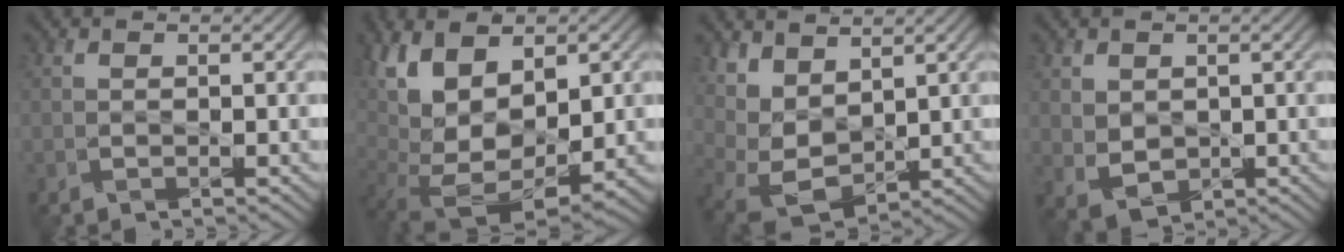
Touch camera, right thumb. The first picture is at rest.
{"total": 14.2, "force": [2.5, 8.2, 11.3], "torque": [-0.224, -0.002, 0.057]}
{"total": 7.0, "force": [4.5, 3.3, 4.2], "torque": [-0.111, 0.004, 0.087]}
{"total": 3.1, "force": [1.1, 2.6, 1.5], "torque": [-0.046, -0.010, 0.025]}